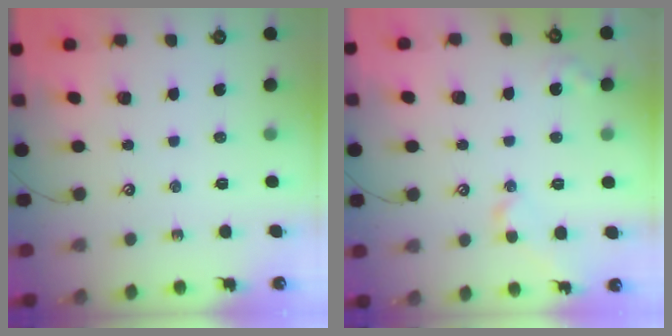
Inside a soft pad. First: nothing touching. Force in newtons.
{"total": 2.7, "press": 2.6, "slide": 0.7}